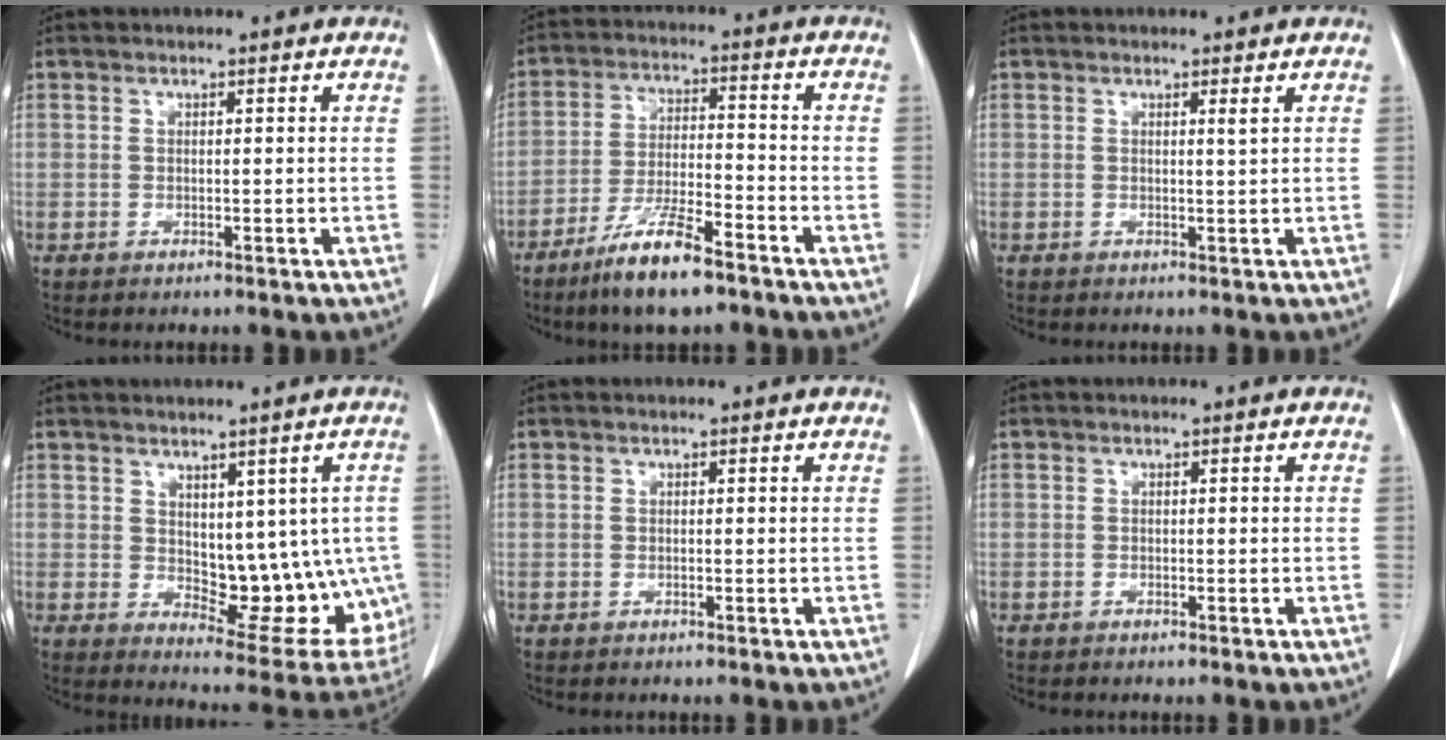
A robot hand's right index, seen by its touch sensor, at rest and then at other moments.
{"total": 10.4, "force": [-7.3, 1.5, 7.2], "torque": [-0.139, -0.019, -0.134]}
{"total": 0.8, "force": [0.4, -0.2, 0.6], "torque": [-0.018, -0.005, 0.009]}
{"total": 12.5, "force": [0.4, 7.0, 10.3], "torque": [-0.107, 0.000, 0.027]}
{"total": 0.0}
{"total": 0.0}